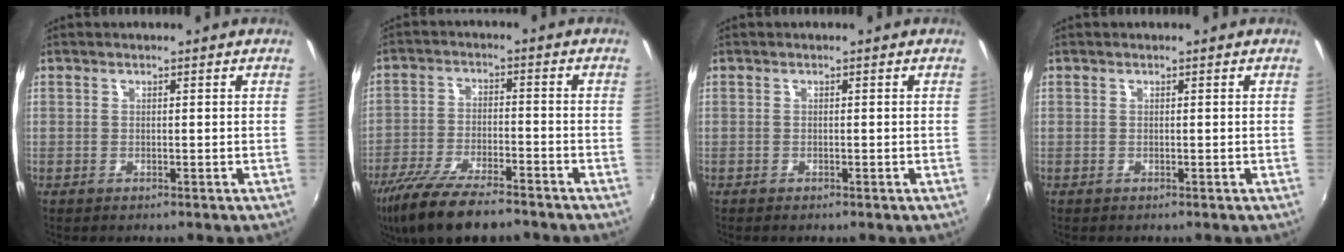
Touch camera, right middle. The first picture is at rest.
{"total": 14.8, "force": [-11.8, 3.6, 8.3], "torque": [-0.181, -0.033, -0.207]}
{"total": 0.0}
{"total": 0.0}